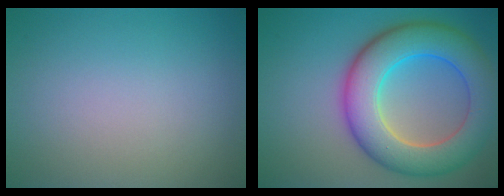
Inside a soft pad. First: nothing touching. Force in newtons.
{"total": 9.8, "press": 9.8, "slide": 0.1}